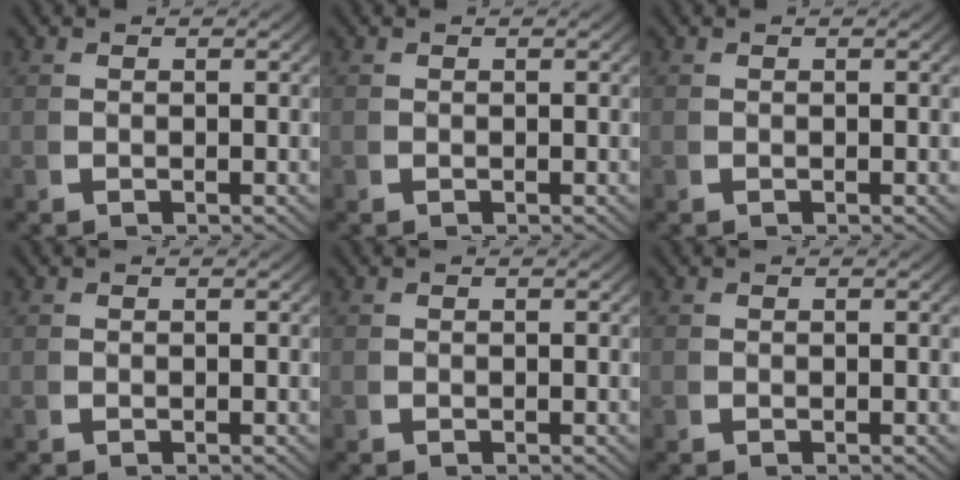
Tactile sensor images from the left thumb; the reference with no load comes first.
{"total": 0.0}
{"total": 0.0}
{"total": 0.0}
{"total": 0.0}
{"total": 0.0}